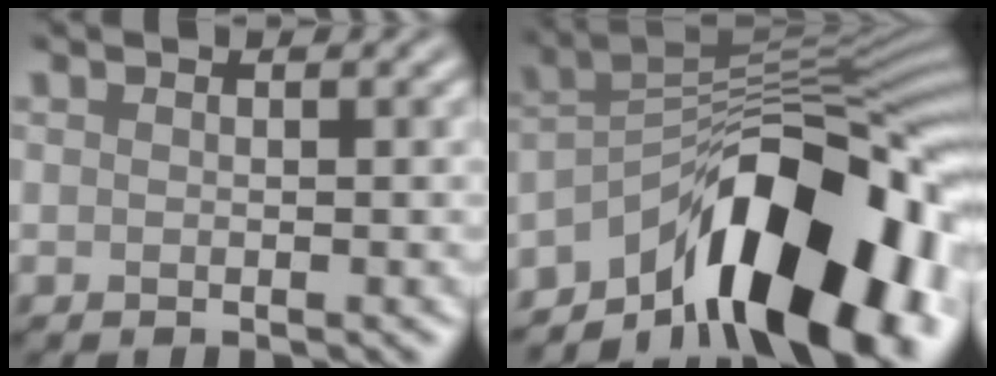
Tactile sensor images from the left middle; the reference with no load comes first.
{"total": 14.4, "force": [-8.0, 5.4, 10.6], "torque": [-0.141, 0.011, -0.136]}